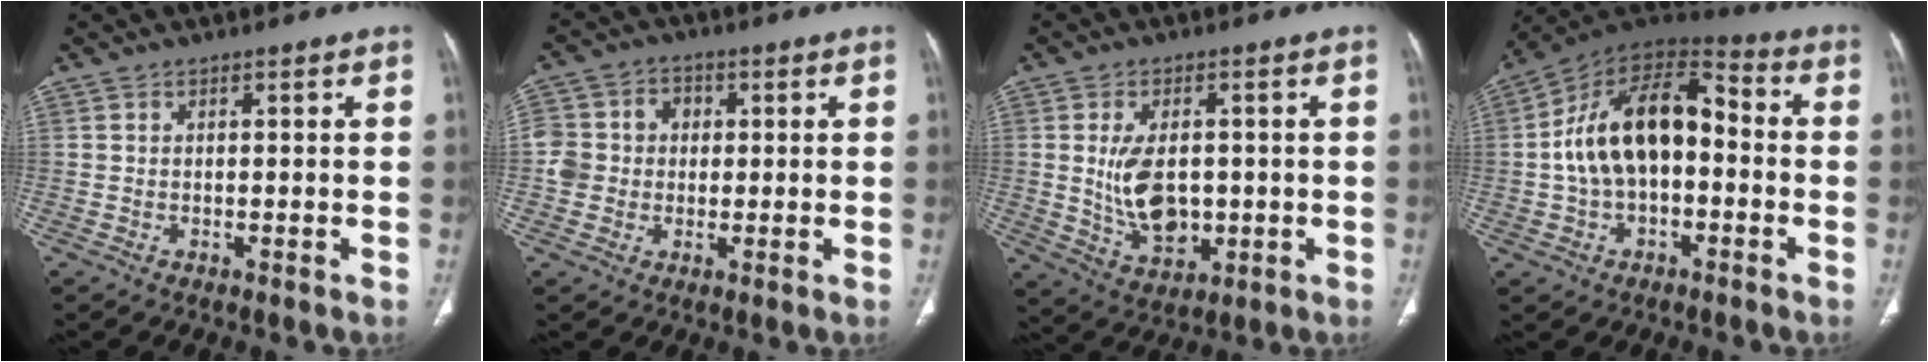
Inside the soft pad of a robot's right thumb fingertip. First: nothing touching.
{"total": 7.7, "force": [0.1, 7.2, 2.8], "torque": [-0.030, 0.021, -0.002]}
{"total": 9.9, "force": [0.1, 6.2, 7.8], "torque": [-0.122, -0.009, 0.019]}
{"total": 17.8, "force": [-0.6, 10.5, 14.4], "torque": [-0.232, 0.049, -0.019]}